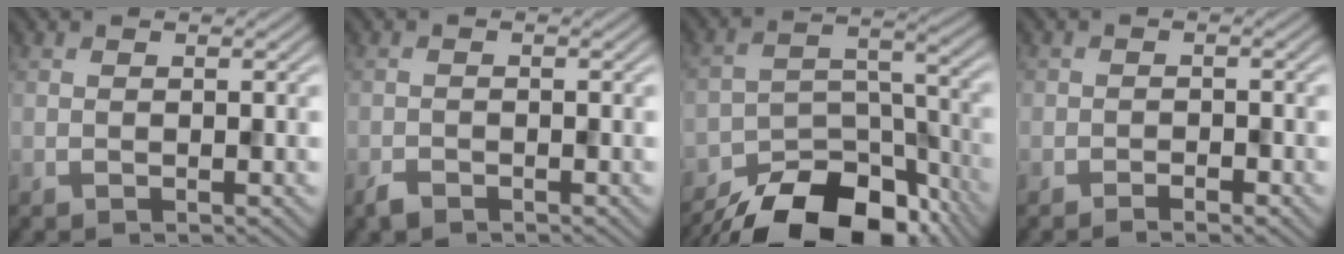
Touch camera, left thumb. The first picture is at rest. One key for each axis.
{"total": 1.4, "fx": -1.2, "fy": 0.5, "fz": 0.5, "tx": -0.012, "ty": -0.001, "tz": -0.026}
{"total": 16.0, "fx": -12.8, "fy": 6.8, "fz": 6.7, "tx": -0.121, "ty": -0.023, "tz": -0.188}
{"total": 1.6, "fx": -1.3, "fy": 0.7, "fz": 0.7, "tx": -0.011, "ty": 0.000, "tz": -0.025}